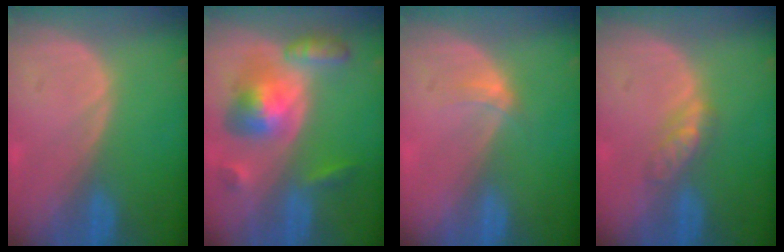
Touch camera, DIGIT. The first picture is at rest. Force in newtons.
{"total": 8.3, "press": 8.2, "slide": 0.6}
{"total": 1.9, "press": 1.5, "slide": 1.1}
{"total": 3.5, "press": 3.3, "slide": 1.4}